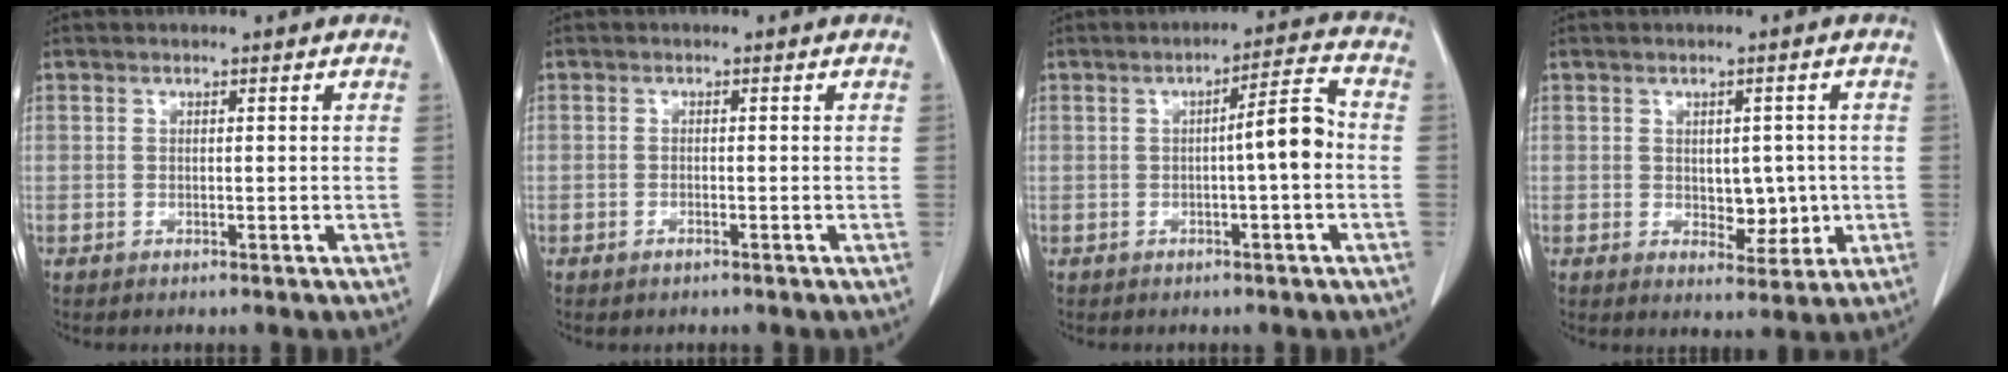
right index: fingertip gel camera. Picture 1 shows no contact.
{"total": 0.8, "force": [-0.6, 0.3, 0.5], "torque": [-0.012, -0.001, -0.007]}
{"total": 5.6, "force": [-0.7, 0.2, 5.5], "torque": [-0.077, 0.014, -0.012]}
{"total": 4.9, "force": [-0.2, 3.0, 3.9], "torque": [-0.042, -0.001, 0.006]}